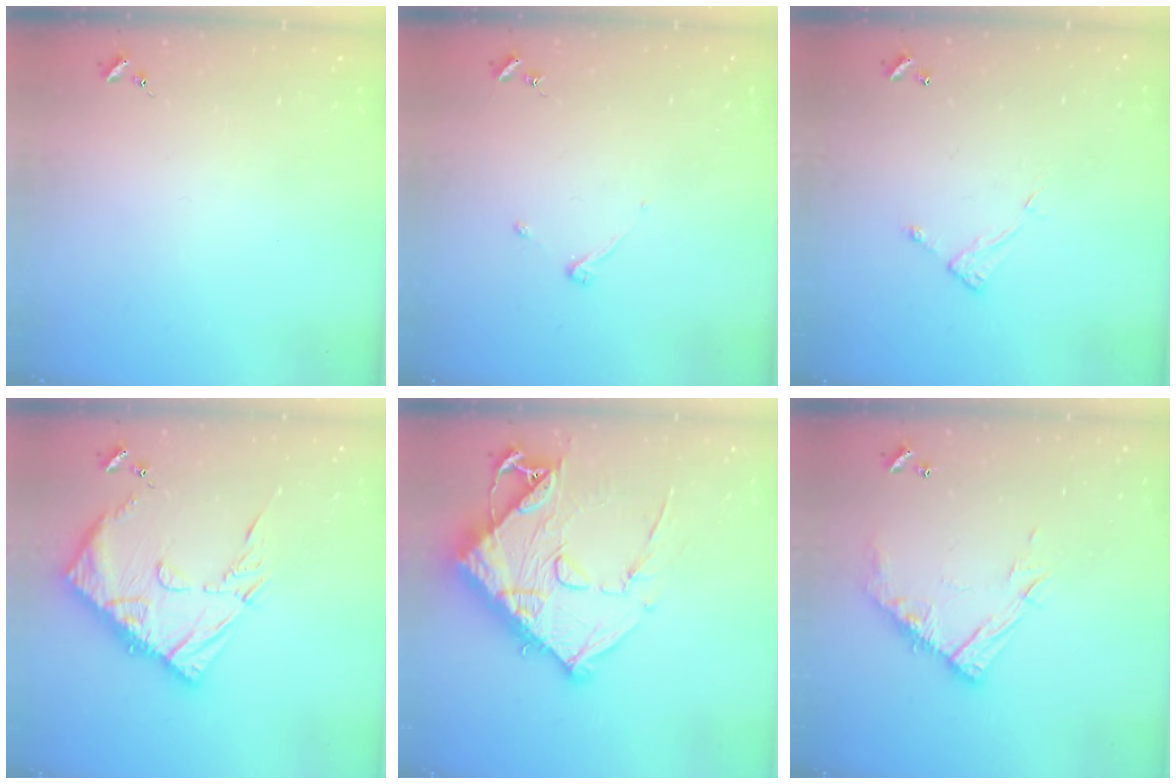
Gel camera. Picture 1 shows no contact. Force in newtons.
{"total": 3.3, "press": 3.3, "slide": 0.4}
{"total": 5.0, "press": 5.0, "slide": 0.2}
{"total": 15.6, "press": 15.5, "slide": 1.4}
{"total": 17.9, "press": 17.8, "slide": 2.0}
{"total": 13.1, "press": 13.1, "slide": 1.1}